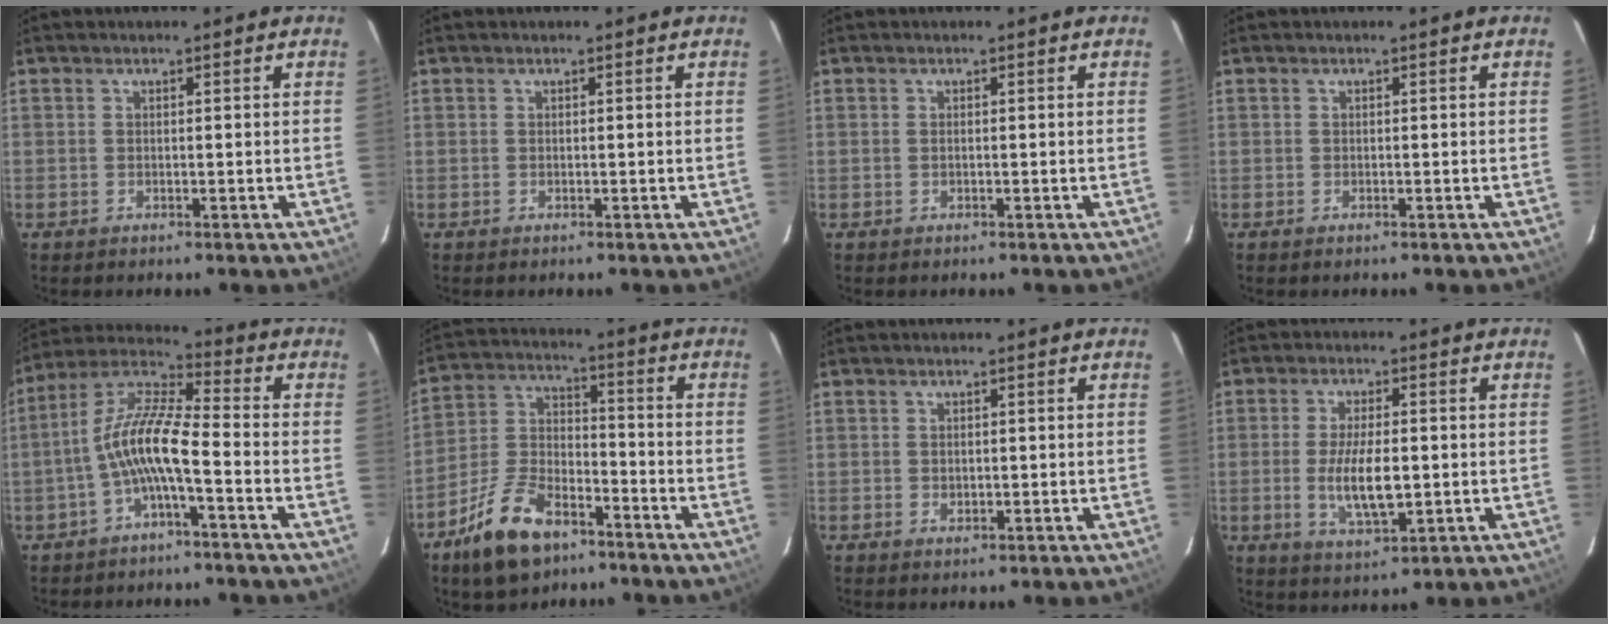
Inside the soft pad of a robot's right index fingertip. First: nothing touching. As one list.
[{"total": 0.0}, {"total": 0.0}, {"total": 0.0}, {"total": 9.9, "force": [-3.3, 1.7, 9.2], "torque": [-0.201, 0.016, -0.067]}, {"total": 14.2, "force": [-9.1, 7.2, 8.2], "torque": [-0.179, 0.012, -0.161]}, {"total": 1.3, "force": [-0.1, 1.1, 0.6], "torque": [-0.008, 0.000, 0.000]}, {"total": 8.9, "force": [-1.1, 3.3, 8.2], "torque": [-0.157, -0.011, -0.016]}]